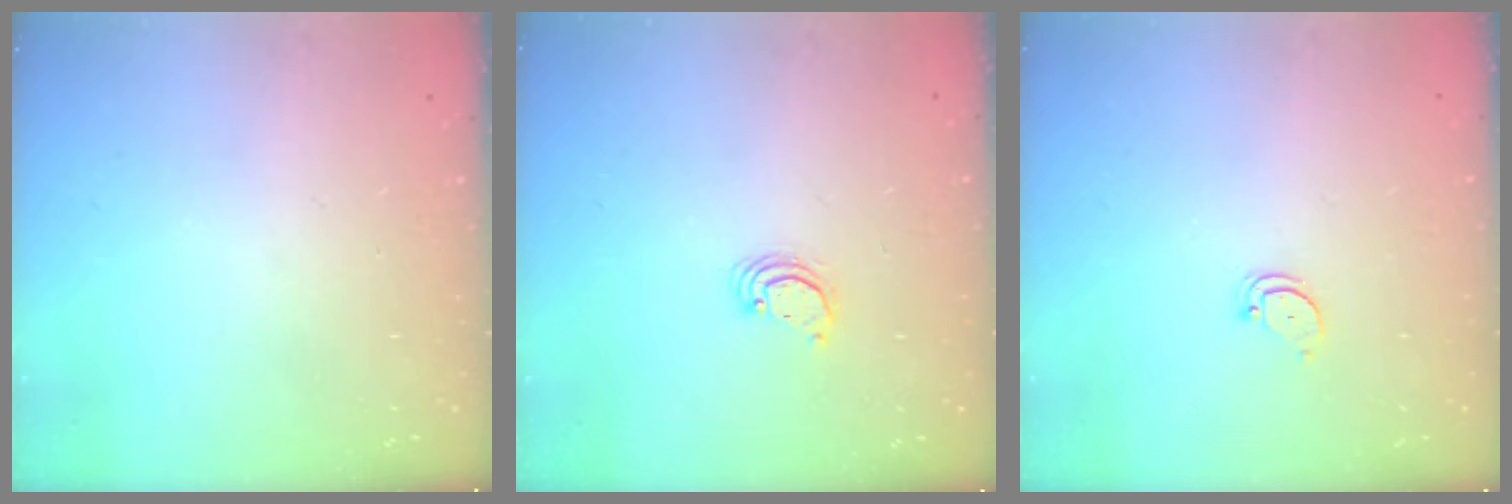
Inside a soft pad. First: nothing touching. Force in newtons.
{"total": 2.7, "press": 2.7, "slide": 0.2}
{"total": 2.6, "press": 2.6, "slide": 0.0}